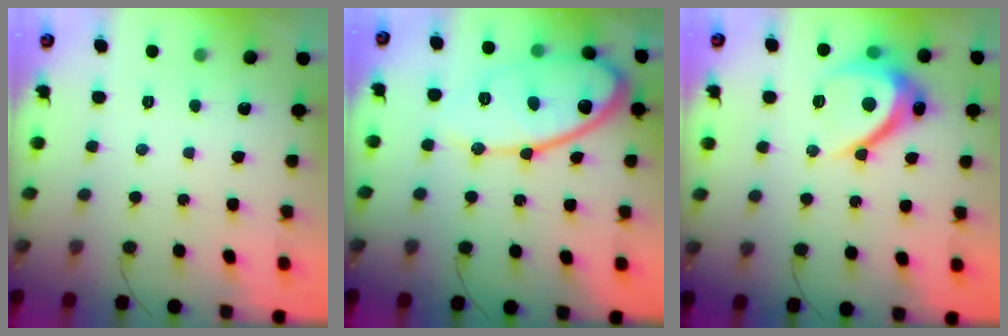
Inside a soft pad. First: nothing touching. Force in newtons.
{"total": 16.4, "press": 16.4, "slide": 1.1}
{"total": 11.5, "press": 11.4, "slide": 0.8}